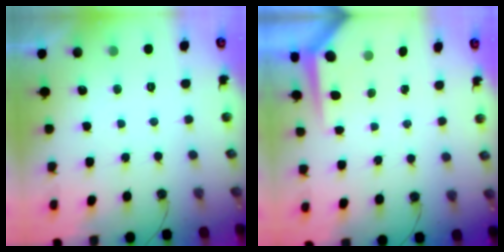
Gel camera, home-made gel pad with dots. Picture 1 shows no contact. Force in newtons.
{"total": 4.0, "press": 3.9, "slide": 0.3}